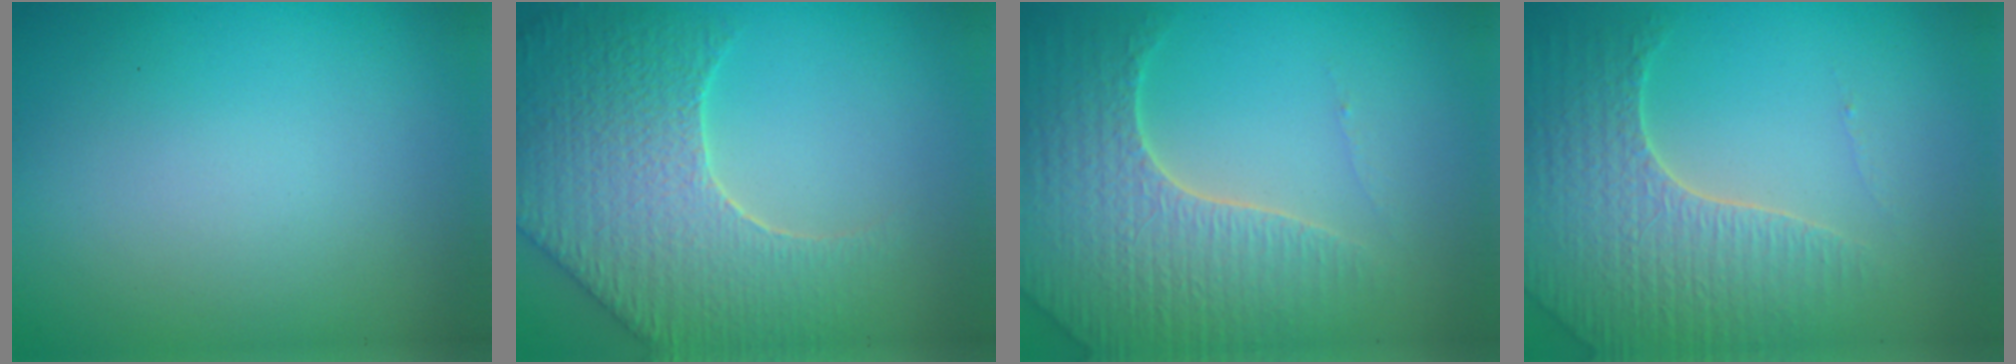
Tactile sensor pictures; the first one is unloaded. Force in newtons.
{"total": 7.1, "press": 5.9, "slide": 4.0}
{"total": 6.2, "press": 6.0, "slide": 1.5}
{"total": 4.6, "press": 4.5, "slide": 1.1}